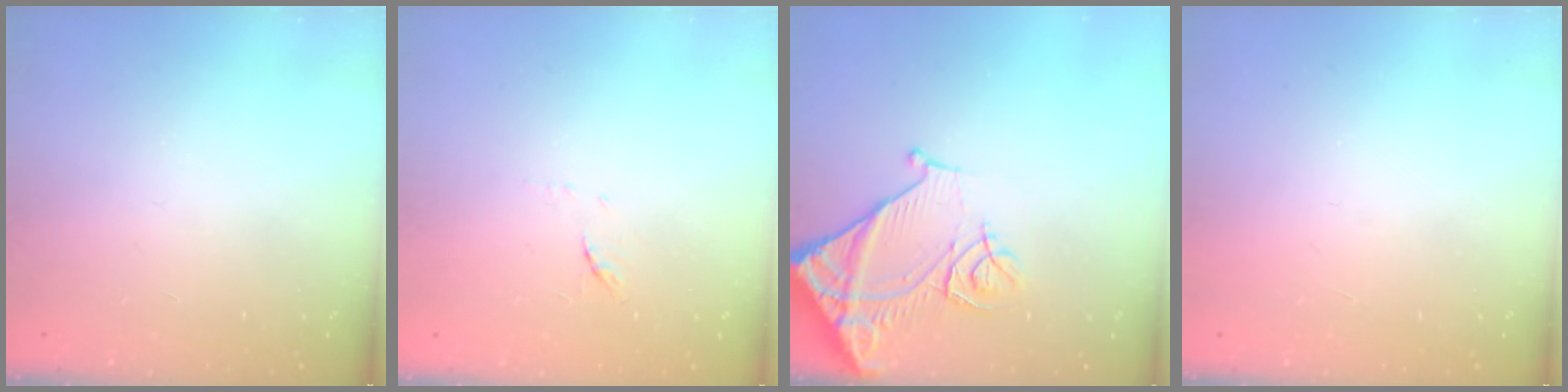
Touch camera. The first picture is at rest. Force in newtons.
{"total": 5.4, "press": 5.3, "slide": 0.9}
{"total": 12.4, "press": 12.3, "slide": 1.6}
{"total": 1.6, "press": 1.6, "slide": 0.1}